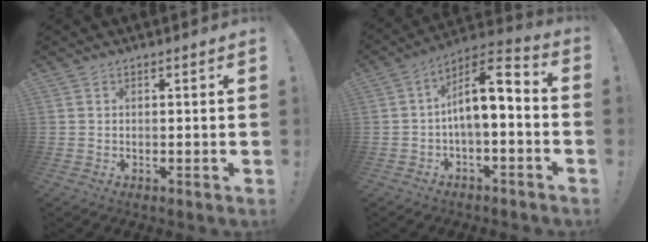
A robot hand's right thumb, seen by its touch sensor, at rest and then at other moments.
{"total": 9.8, "force": [0.0, 3.5, 9.2], "torque": [-0.148, -0.003, -0.001]}